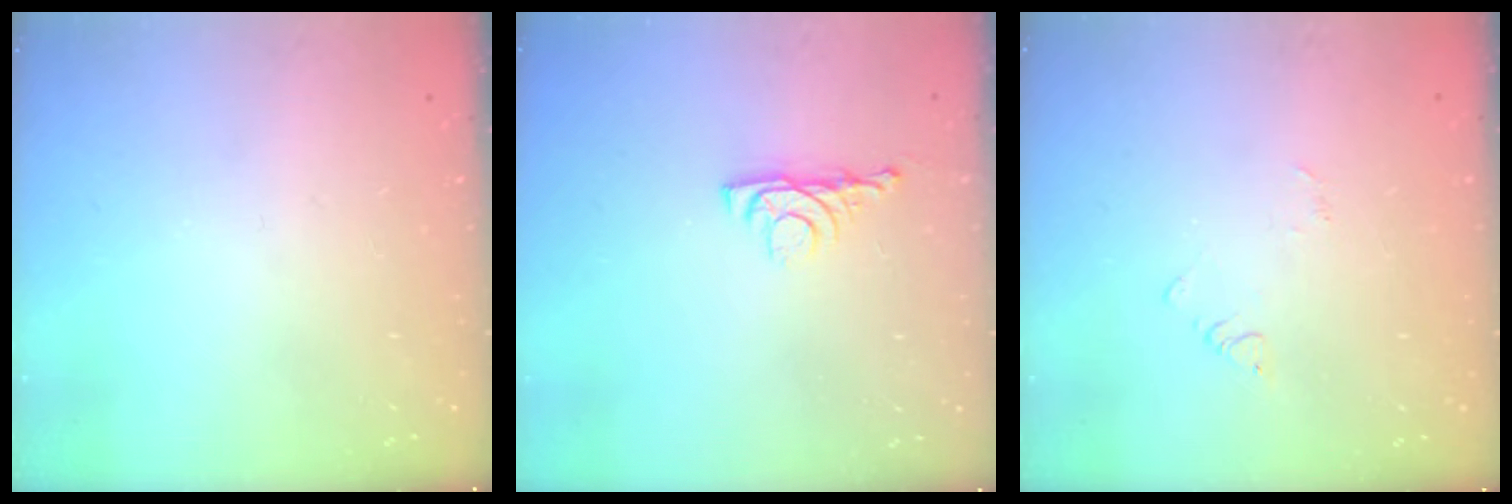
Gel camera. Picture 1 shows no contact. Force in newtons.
{"total": 4.3, "press": 4.2, "slide": 0.7}
{"total": 2.4, "press": 2.4, "slide": 0.3}